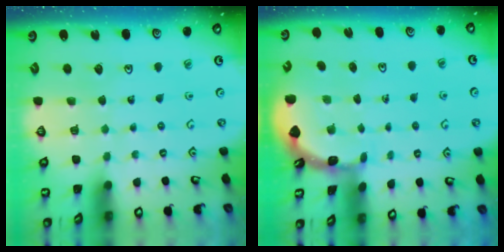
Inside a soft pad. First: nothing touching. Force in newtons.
{"total": 1.7, "press": 1.6, "slide": 0.1}